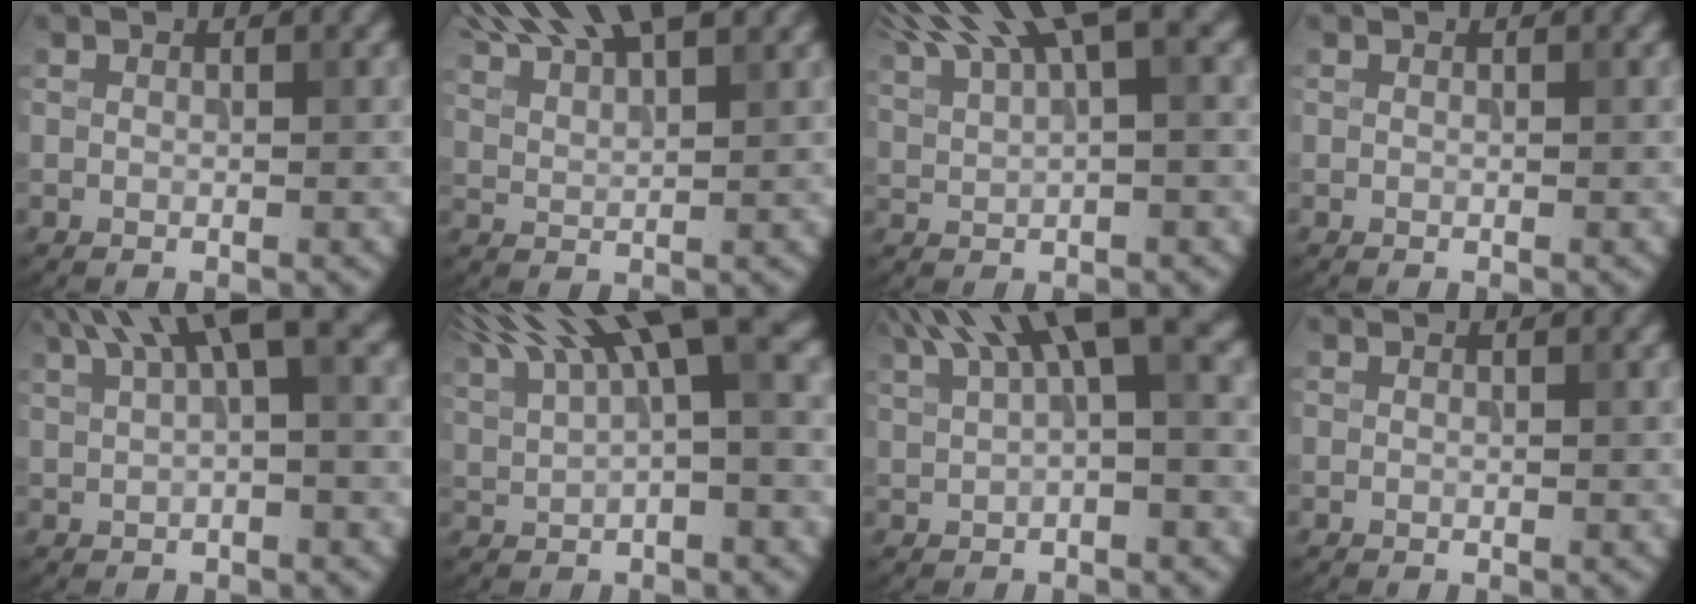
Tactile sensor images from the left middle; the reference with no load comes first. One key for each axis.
{"total": 9.5, "fx": 7.2, "fy": 2.6, "fz": 5.6, "tx": -0.094, "ty": 0.027, "tz": 0.092}
{"total": 8.5, "fx": 5.3, "fy": 2.1, "fz": 6.4, "tx": -0.118, "ty": 0.021, "tz": 0.098}
{"total": 0.0}
{"total": 6.2, "fx": 3.3, "fy": 1.5, "fz": 5.1, "tx": -0.081, "ty": 0.021, "tz": 0.055}
{"total": 10.3, "fx": 5.3, "fy": 2.8, "fz": 8.4, "tx": -0.152, "ty": 0.029, "tz": 0.095}
{"total": 8.2, "fx": 3.9, "fy": 2.3, "fz": 6.8, "tx": -0.112, "ty": 0.024, "tz": 0.068}
{"total": 0.0}